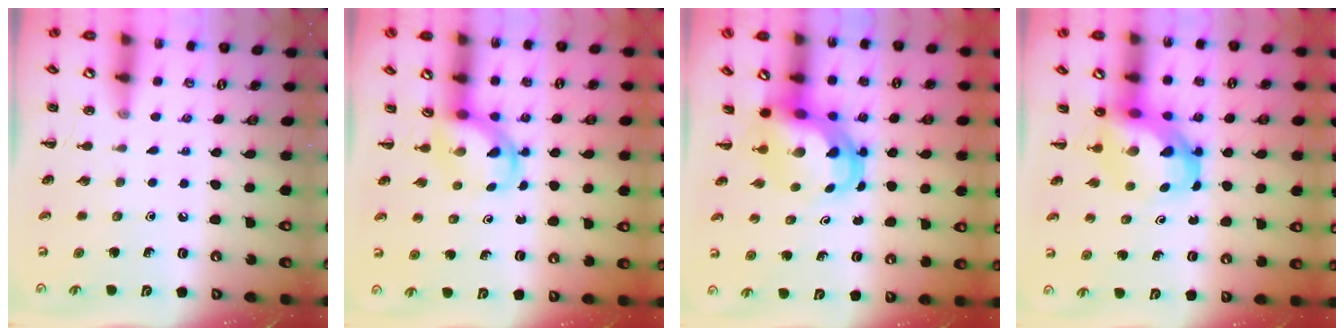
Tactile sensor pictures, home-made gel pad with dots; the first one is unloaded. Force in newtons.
{"total": 3.6, "press": 3.6, "slide": 0.5}
{"total": 5.7, "press": 5.6, "slide": 1.3}
{"total": 5.6, "press": 5.5, "slide": 1.5}